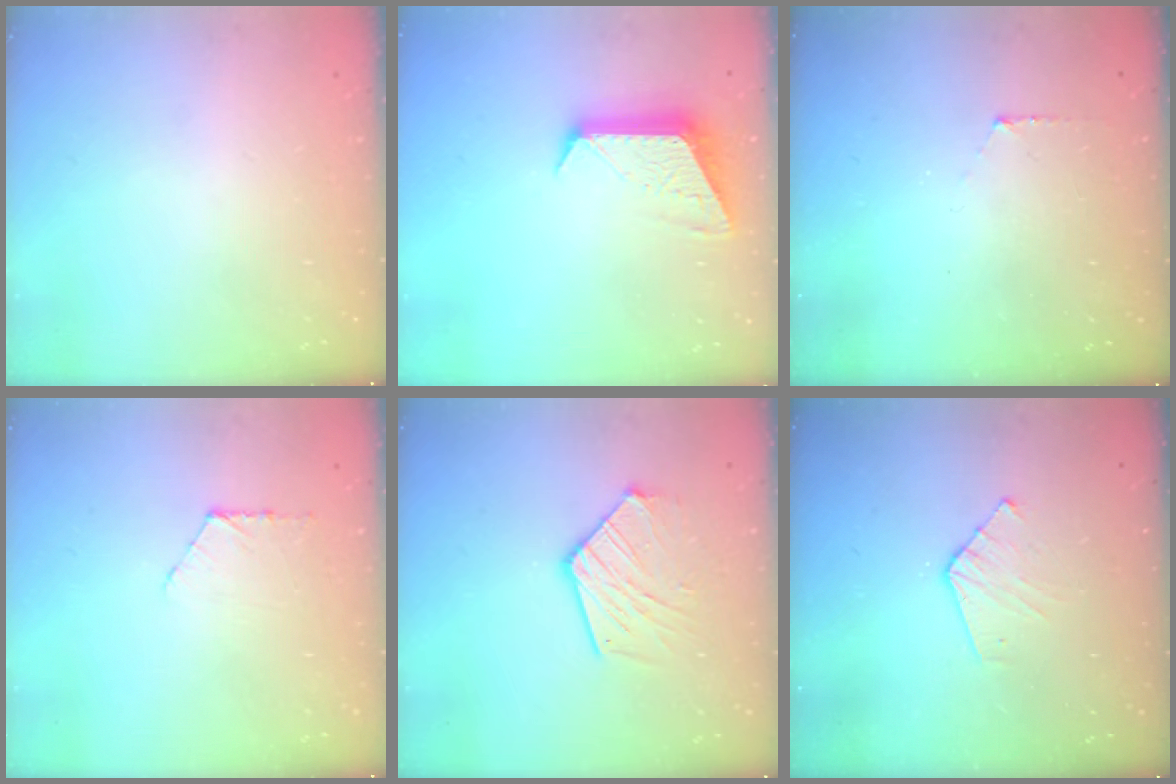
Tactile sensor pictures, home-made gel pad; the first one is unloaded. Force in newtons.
{"total": 10.6, "press": 10.6, "slide": 0.4}
{"total": 3.9, "press": 3.9, "slide": 0.4}
{"total": 5.5, "press": 5.5, "slide": 0.6}
{"total": 12.3, "press": 12.3, "slide": 1.3}
{"total": 5.0, "press": 5.0, "slide": 0.5}